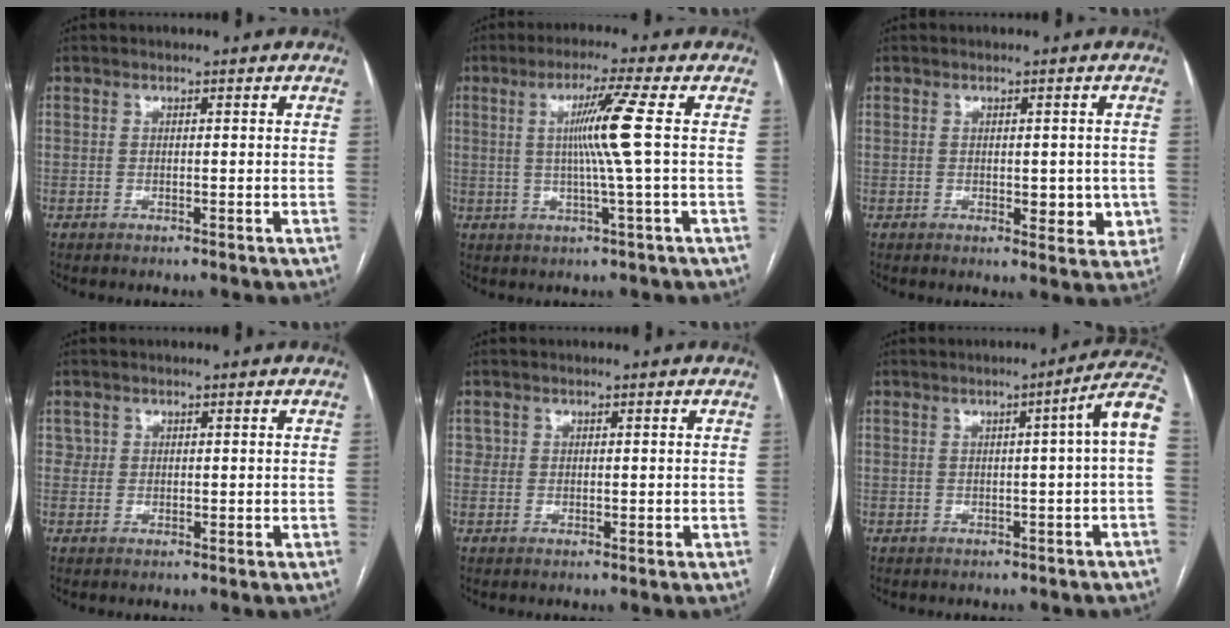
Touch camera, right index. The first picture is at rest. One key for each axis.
{"total": 7.4, "fx": 0.9, "fy": -2.0, "fz": 7.0, "tx": -0.128, "ty": -0.001, "tz": 0.022}
{"total": 5.1, "fx": -0.5, "fy": 2.6, "fz": 4.4, "tx": -0.042, "ty": 0.000, "tz": 0.001}
{"total": 1.6, "fx": 0.8, "fy": 1.4, "fz": 0.1, "tx": 0.013, "ty": -0.001, "tz": 0.007}
{"total": 1.5, "fx": 0.6, "fy": 1.3, "fz": 0.3, "tx": 0.005, "ty": -0.001, "tz": 0.007}
{"total": 6.3, "fx": 0.4, "fy": -0.7, "fz": 6.2, "tx": -0.072, "ty": 0.013, "tz": 0.002}